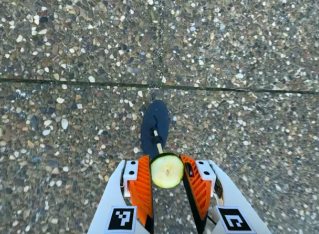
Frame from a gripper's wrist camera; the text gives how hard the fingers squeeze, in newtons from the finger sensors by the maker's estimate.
{"total": 8.7, "left": 8.0, "right": 9.4}